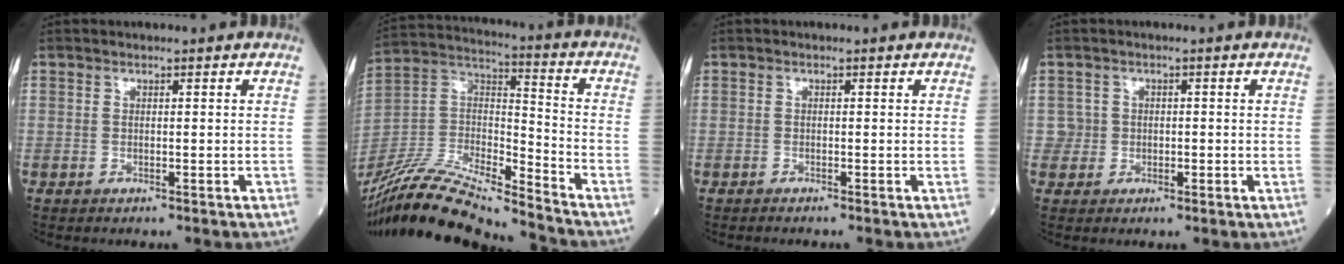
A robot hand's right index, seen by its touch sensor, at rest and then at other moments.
{"total": 20.8, "force": [-18.9, 1.2, 8.6], "torque": [-0.193, -0.001, -0.348]}
{"total": 1.0, "force": [-0.9, -0.2, 0.4], "torque": [-0.002, 0.002, -0.014]}
{"total": 2.2, "force": [-0.1, 2.2, 0.0], "torque": [0.006, 0.007, -0.003]}